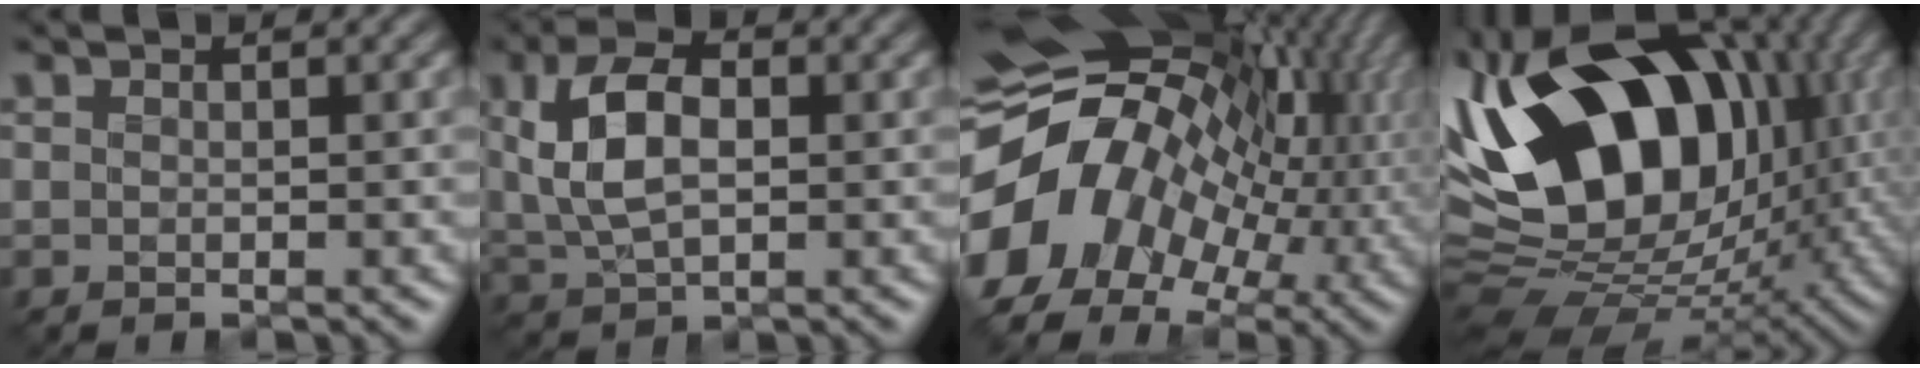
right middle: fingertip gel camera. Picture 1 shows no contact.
{"total": 6.0, "force": [0.5, 3.3, 5.0], "torque": [-0.096, 0.007, 0.003]}
{"total": 16.7, "force": [-2.3, 11.9, 11.4], "torque": [-0.226, -0.001, -0.042]}
{"total": 17.5, "force": [2.2, 11.7, 12.9], "torque": [-0.241, 0.036, 0.009]}